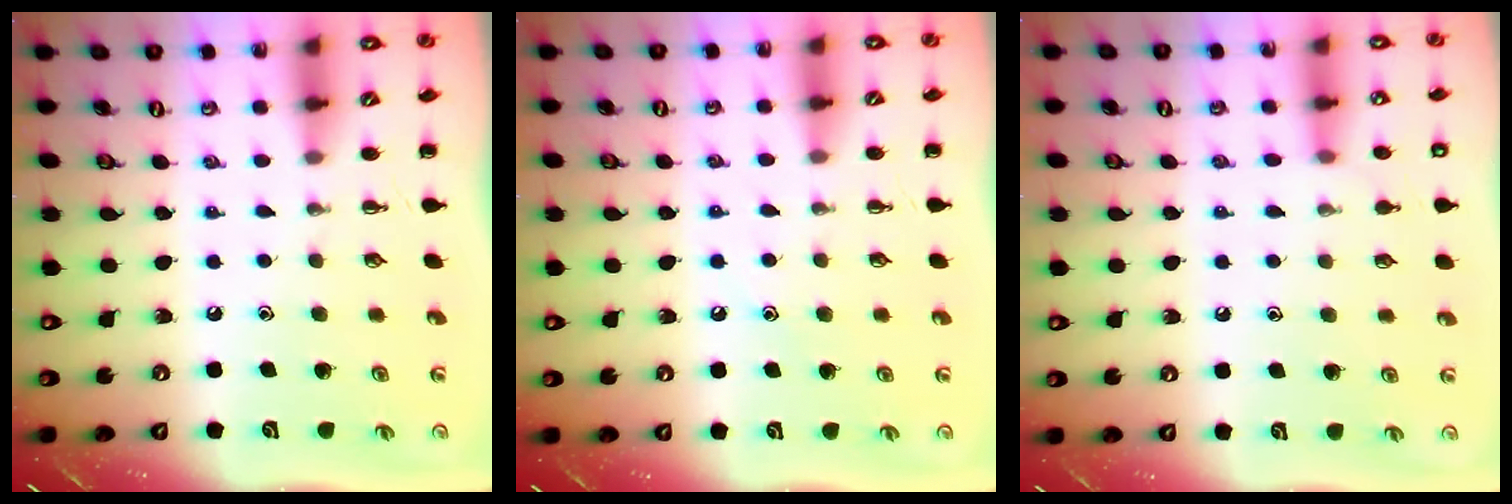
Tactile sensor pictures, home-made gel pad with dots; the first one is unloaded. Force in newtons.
{"total": 7.4, "press": 7.2, "slide": 1.7}
{"total": 6.7, "press": 6.4, "slide": 2.3}